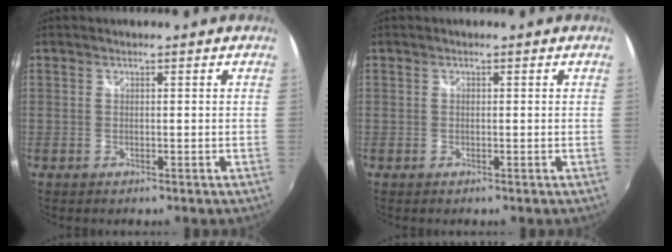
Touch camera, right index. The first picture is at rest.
{"total": 0.0}